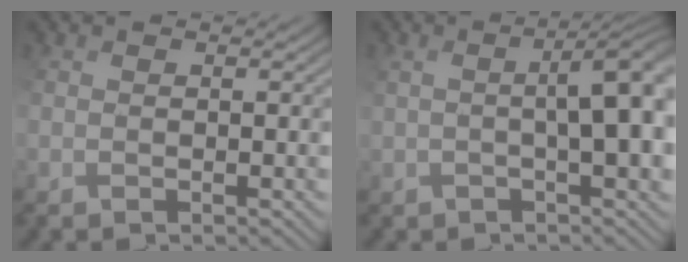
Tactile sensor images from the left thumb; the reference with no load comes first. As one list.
[{"total": 6.1, "force": [0.4, 1.5, 5.9], "torque": [-0.065, 0.012, 0.013]}]